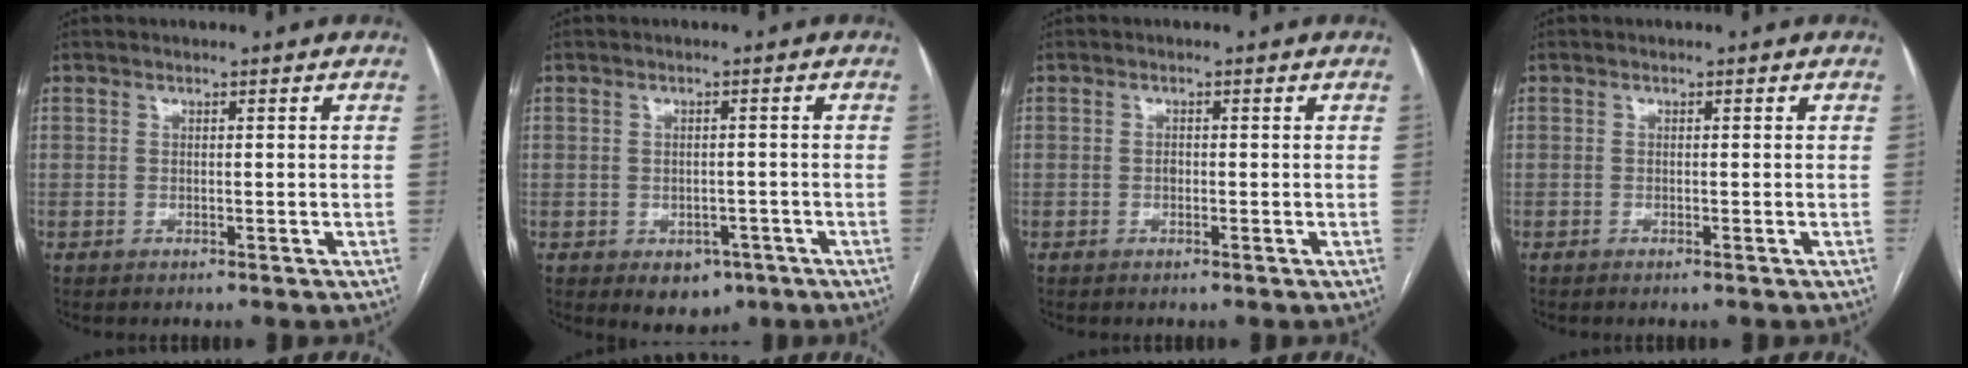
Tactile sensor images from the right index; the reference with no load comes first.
{"total": 4.6, "force": [-2.2, 3.3, 2.2], "torque": [-0.021, 0.002, -0.017]}
{"total": 0.7, "force": [-0.1, 0.5, 0.5], "torque": [-0.008, 0.002, -0.004]}
{"total": 0.5, "force": [-0.3, -0.1, 0.4], "torque": [-0.009, -0.001, -0.008]}